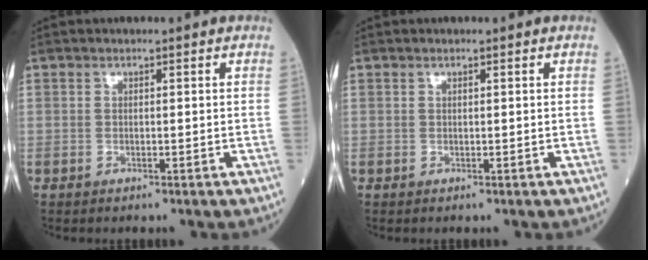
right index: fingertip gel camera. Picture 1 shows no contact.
{"total": 0.0}